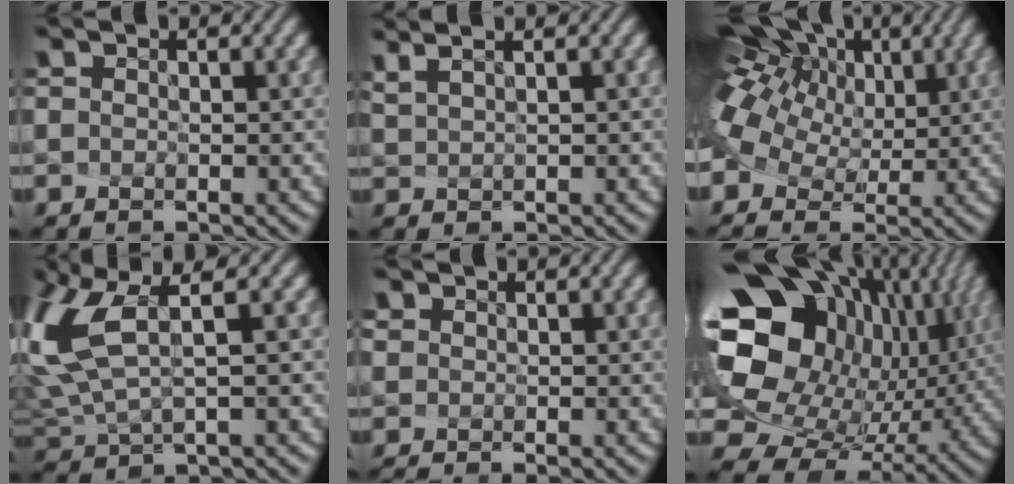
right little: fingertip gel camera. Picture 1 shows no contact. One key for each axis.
{"total": 1.1, "fx": 0.8, "fy": -0.8, "fz": 0.1, "tx": -0.014, "ty": -0.006, "tz": 0.043}
{"total": 13.3, "fx": 4.9, "fy": 8.1, "fz": 9.4, "tx": -0.232, "ty": 0.032, "tz": 0.092}
{"total": 6.7, "fx": 2.2, "fy": 1.9, "fz": 6.1, "tx": -0.191, "ty": -0.003, "tz": 0.074}
{"total": 1.0, "fx": -0.2, "fy": 0.9, "fz": 0.5, "tx": -0.025, "ty": 0.004, "tz": 0.007}
{"total": 19.4, "fx": 4.7, "fy": 14.7, "fz": 11.9, "tx": -0.276, "ty": -0.020, "tz": 0.128}